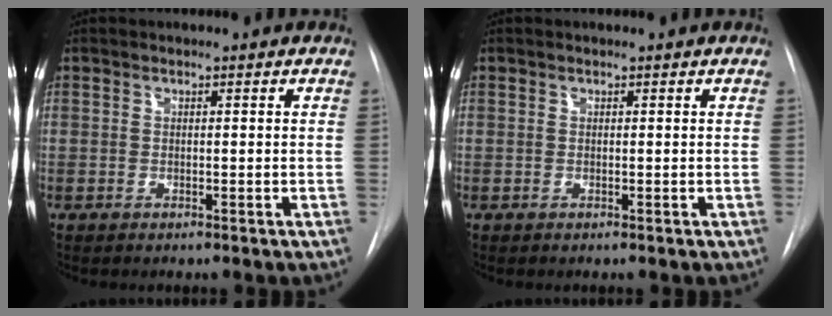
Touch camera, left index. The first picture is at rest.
{"total": 0.0}